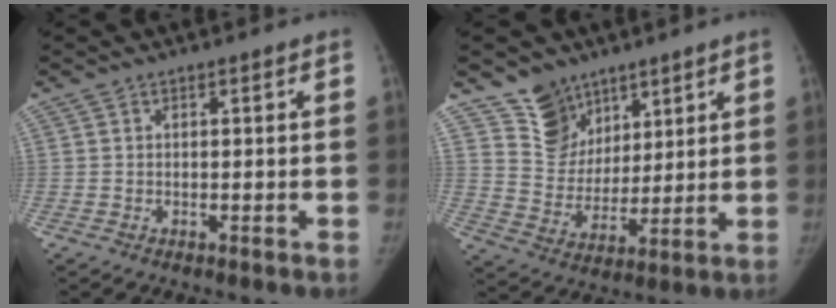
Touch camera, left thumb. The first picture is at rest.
{"total": 10.1, "force": [7.2, 6.9, 1.6], "torque": [0.017, -0.059, 0.145]}